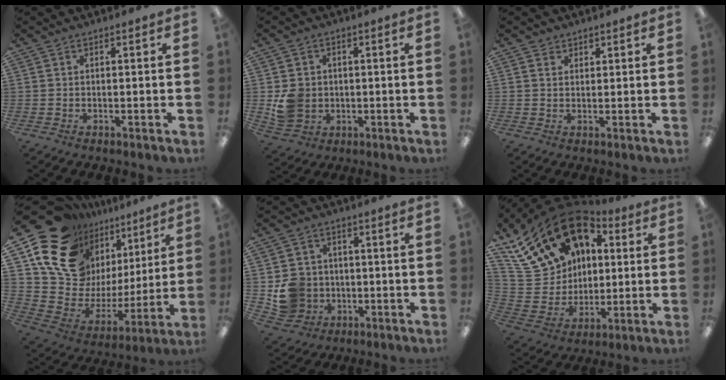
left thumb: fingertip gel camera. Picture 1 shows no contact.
{"total": 6.7, "force": [-0.2, 6.2, 2.7], "torque": [-0.051, 0.011, -0.001]}
{"total": 1.7, "force": [1.3, 1.1, 0.1], "torque": [0.006, -0.004, 0.022]}
{"total": 19.8, "force": [13.9, 12.3, 7.0], "torque": [-0.140, -0.105, 0.272]}
{"total": 8.9, "force": [-0.7, 8.6, 2.4], "torque": [-0.066, 0.012, -0.001]}
{"total": 23.3, "force": [11.8, 16.4, 11.6], "torque": [-0.220, -0.051, 0.230]}